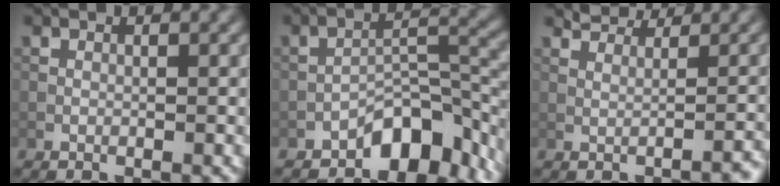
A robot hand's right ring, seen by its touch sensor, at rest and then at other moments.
{"total": 6.8, "force": [-4.6, 2.9, 4.2], "torque": [-0.045, 0.014, -0.075]}
{"total": 2.1, "force": [1.6, 0.7, 1.0], "torque": [-0.014, -0.002, 0.033]}